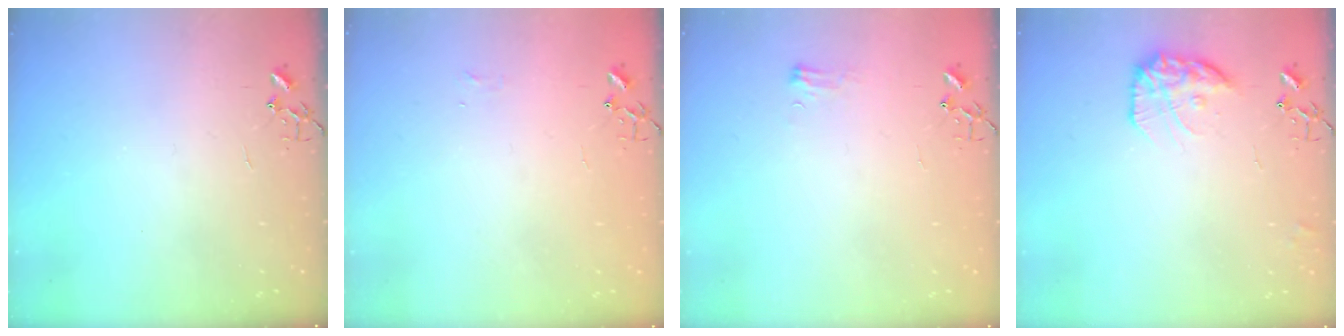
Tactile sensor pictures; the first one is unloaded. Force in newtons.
{"total": 3.8, "press": 3.8, "slide": 0.6}
{"total": 5.5, "press": 5.5, "slide": 0.7}
{"total": 14.0, "press": 14.0, "slide": 1.0}